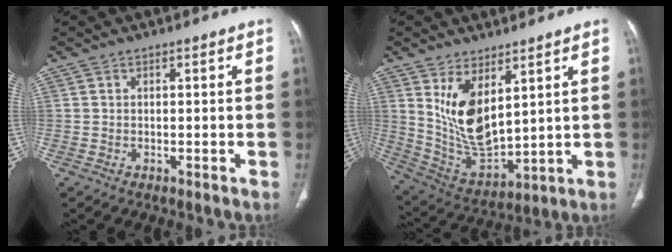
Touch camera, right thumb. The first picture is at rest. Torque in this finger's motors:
{"motor_torque": [2.21, 2.05, 1.20, 0.04, 0.25]}